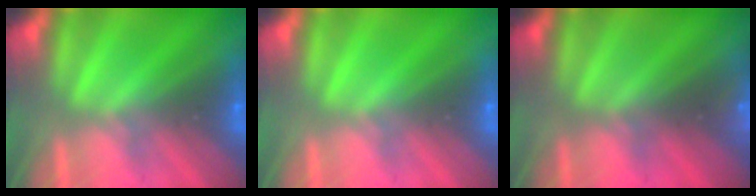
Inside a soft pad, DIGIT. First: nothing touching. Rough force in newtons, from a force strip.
{"total": 0.0}
{"total": 2.4}